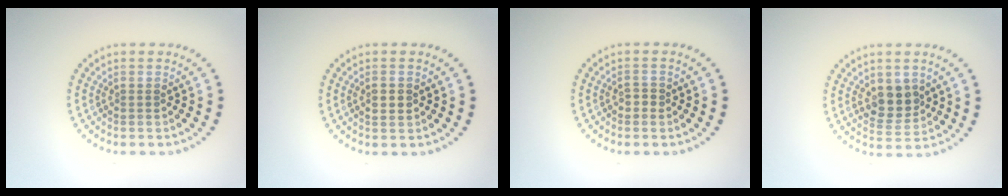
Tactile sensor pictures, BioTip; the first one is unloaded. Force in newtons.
{"total": 1.4, "press": 1.4, "slide": 0.2}
{"total": 1.0, "press": 0.9, "slide": 0.4}
{"total": 3.4, "press": 3.2, "slide": 0.9}